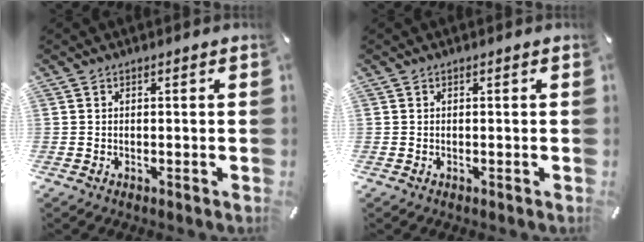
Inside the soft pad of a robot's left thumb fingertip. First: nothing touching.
{"total": 0.0}